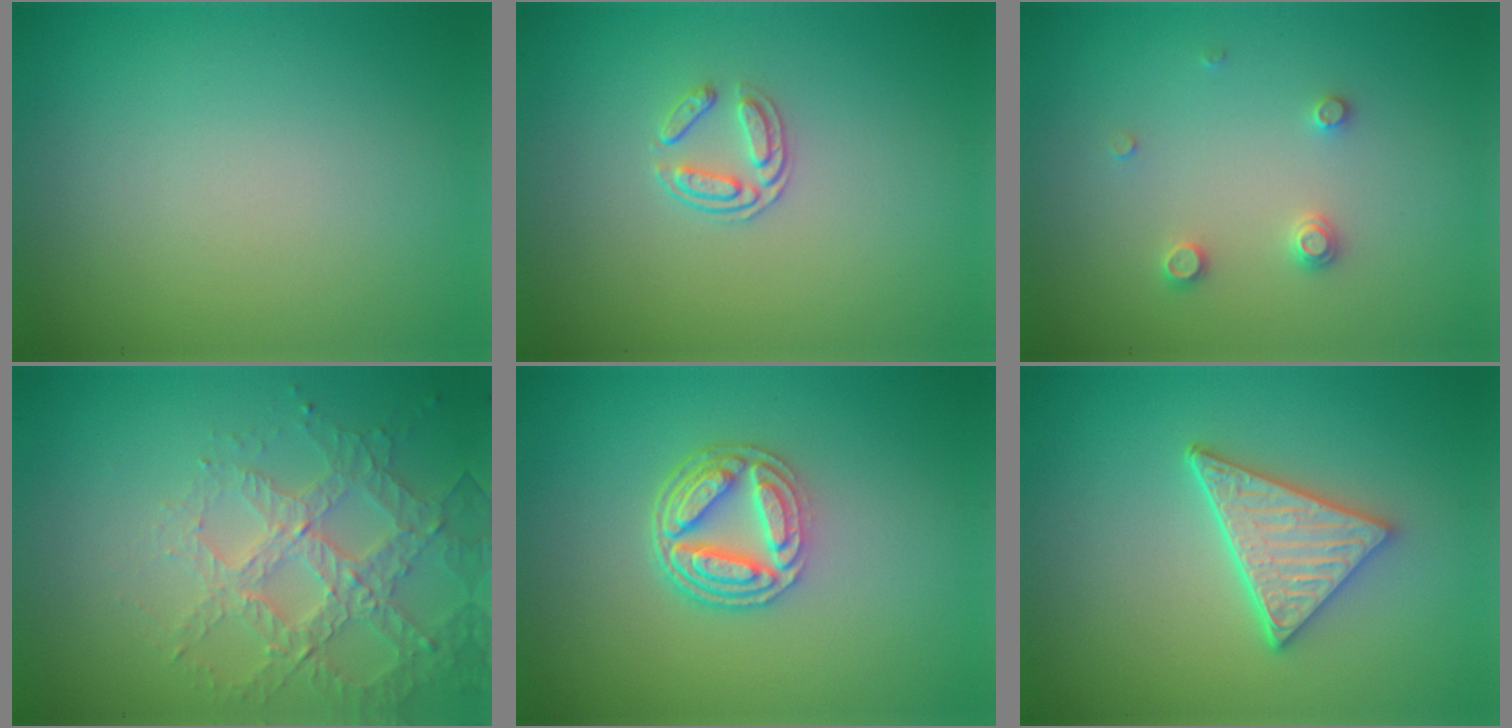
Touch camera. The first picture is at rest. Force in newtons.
{"total": 1.7, "press": 1.3, "slide": 1.1}
{"total": 1.5, "press": 1.5, "slide": 0.2}
{"total": 4.1, "press": 3.5, "slide": 2.0}
{"total": 5.0, "press": 3.8, "slide": 3.3}
{"total": 4.8, "press": 3.7, "slide": 3.1}